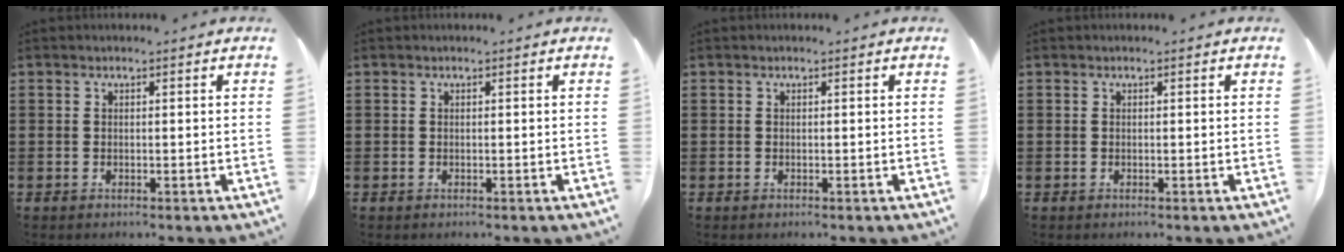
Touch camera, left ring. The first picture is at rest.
{"total": 0.0}
{"total": 0.0}
{"total": 0.0}